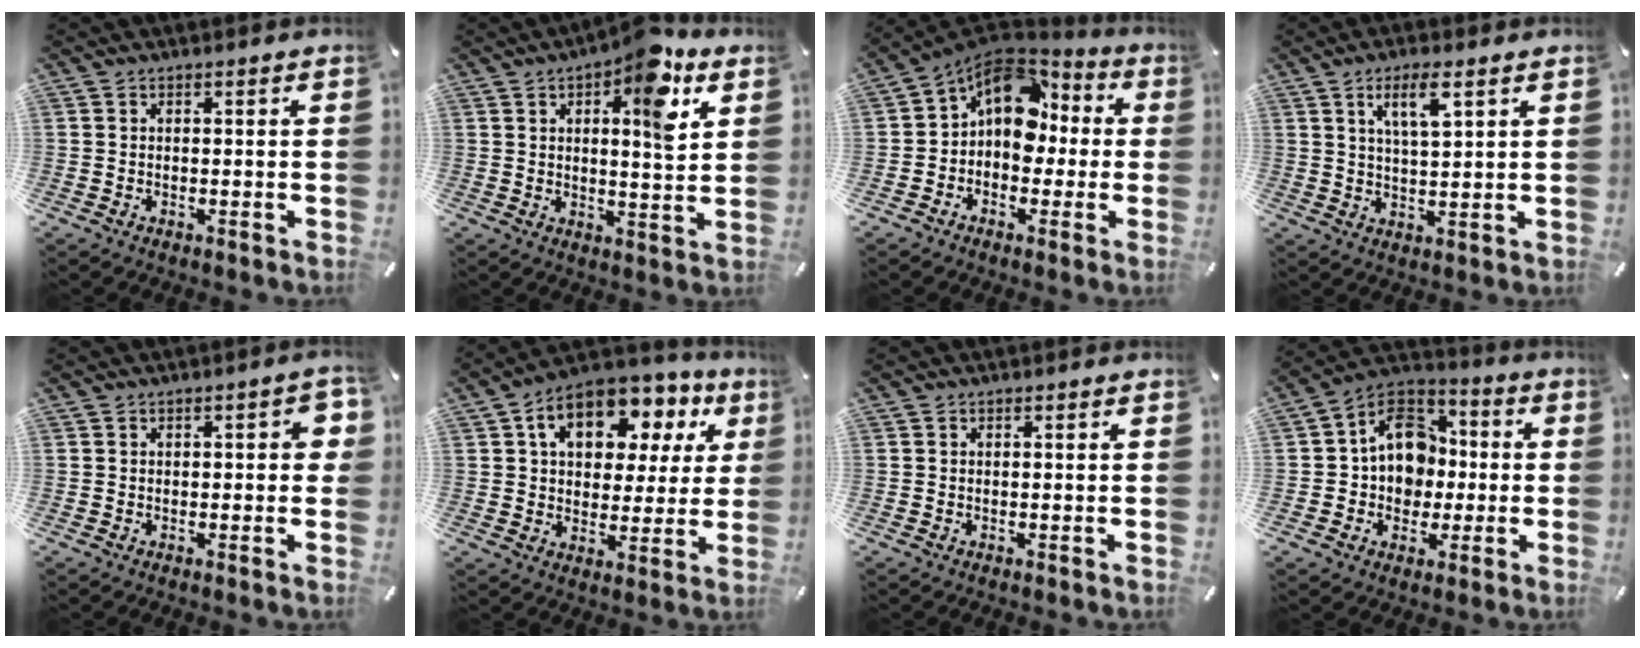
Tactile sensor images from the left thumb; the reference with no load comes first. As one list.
[{"total": 11.8, "force": [6.0, 4.0, 9.3], "torque": [-0.109, -0.037, 0.090]}, {"total": 13.0, "force": [3.2, 10.0, 7.6], "torque": [-0.121, -0.011, 0.060]}, {"total": 7.3, "force": [3.7, 2.1, 5.9], "torque": [-0.110, -0.002, 0.060]}, {"total": 4.1, "force": [0.2, 1.8, 3.7], "torque": [-0.043, 0.003, -0.003]}, {"total": 14.5, "force": [6.7, 9.6, 8.5], "torque": [-0.133, -0.025, 0.117]}, {"total": 0.0}, {"total": 12.5, "force": [-0.1, 11.3, 5.4], "torque": [-0.087, 0.016, 0.003]}]